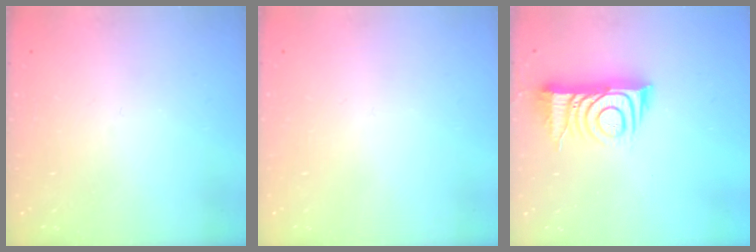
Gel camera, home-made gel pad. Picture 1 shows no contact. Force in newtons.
{"total": 1.8, "press": 1.8, "slide": 0.1}
{"total": 12.0, "press": 12.0, "slide": 1.1}